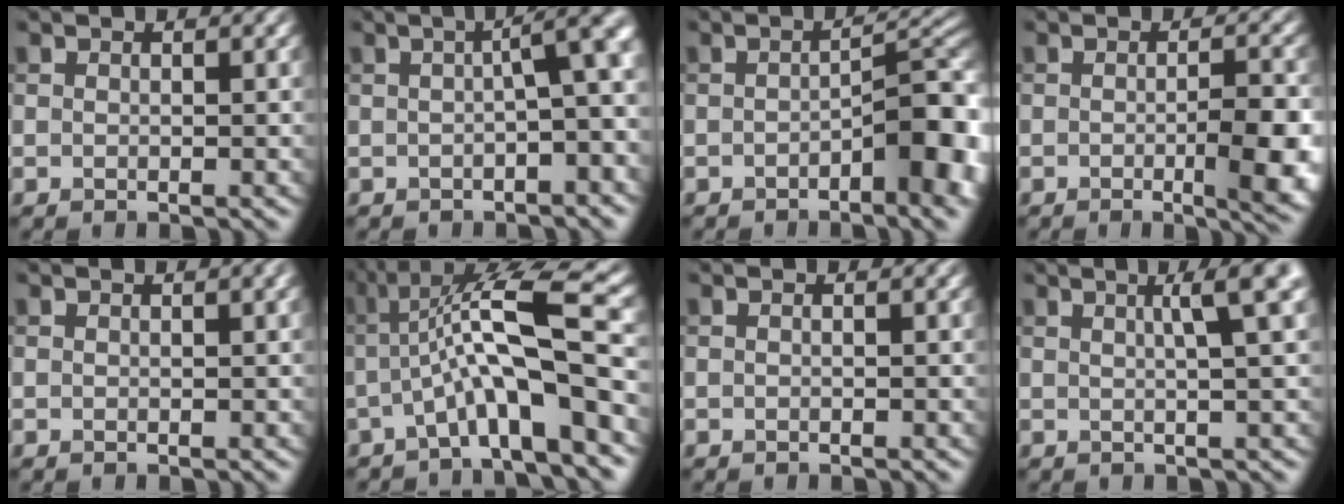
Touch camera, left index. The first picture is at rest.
{"total": 6.6, "force": [0.2, 1.9, 6.3], "torque": [-0.055, 0.017, 0.002]}
{"total": 7.5, "force": [-2.2, 2.5, 6.8], "torque": [-0.083, 0.002, -0.031]}
{"total": 5.9, "force": [-1.2, 1.6, 5.5], "torque": [-0.073, -0.008, -0.009]}
{"total": 1.0, "force": [0.4, 0.3, 0.9], "torque": [-0.009, 0.007, 0.006]}
{"total": 9.4, "force": [-1.1, 1.8, 9.1], "torque": [-0.144, 0.020, -0.031]}
{"total": 0.0}
{"total": 4.5, "force": [1.5, 0.8, 4.1], "torque": [-0.046, 0.014, 0.020]}